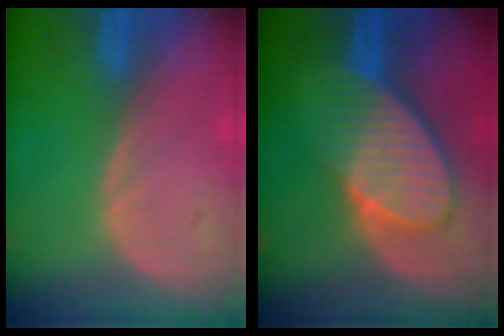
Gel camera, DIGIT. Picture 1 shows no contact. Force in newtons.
{"total": 8.9, "press": 8.0, "slide": 3.8}